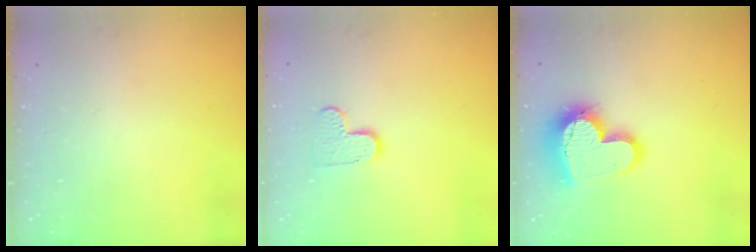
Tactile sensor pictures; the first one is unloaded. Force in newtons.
{"total": 6.8, "press": 6.8, "slide": 0.2}
{"total": 17.1, "press": 17.0, "slide": 1.5}